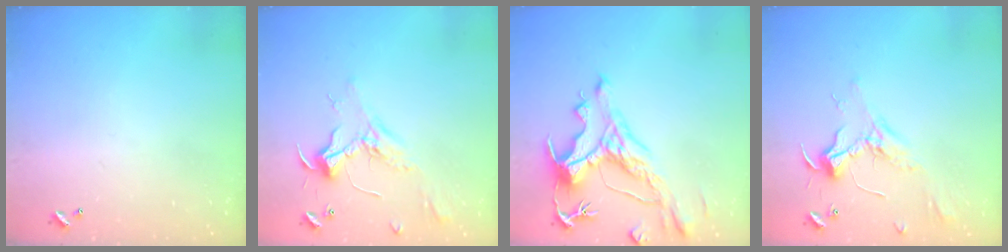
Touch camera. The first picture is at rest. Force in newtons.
{"total": 2.4, "press": 2.3, "slide": 0.8}
{"total": 4.1, "press": 3.7, "slide": 1.7}
{"total": 2.3, "press": 2.2, "slide": 0.7}